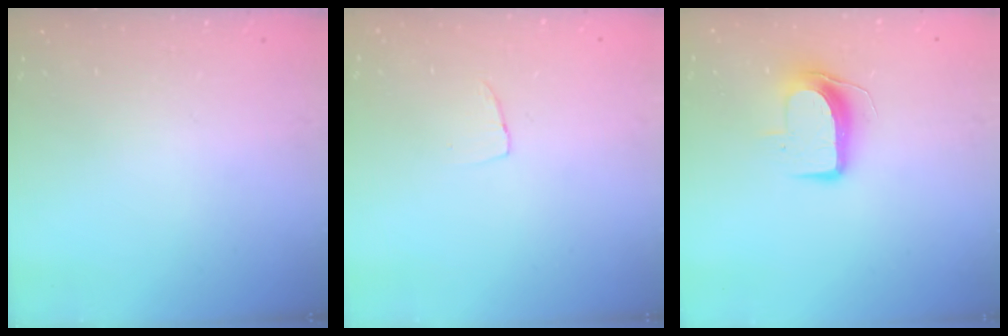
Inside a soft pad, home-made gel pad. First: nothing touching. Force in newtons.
{"total": 2.9, "press": 2.9, "slide": 0.1}
{"total": 9.4, "press": 9.3, "slide": 0.9}